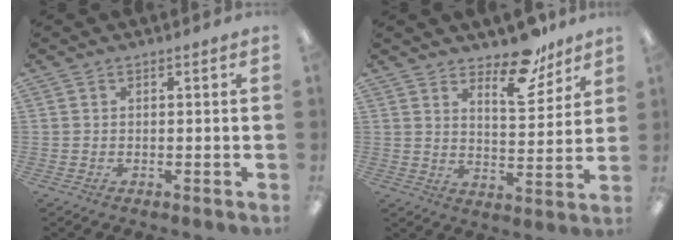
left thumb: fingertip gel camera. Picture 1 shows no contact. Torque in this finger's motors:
{"motor_torque": [0.08, 0.13, -0.29, 0.11, 0.06]}